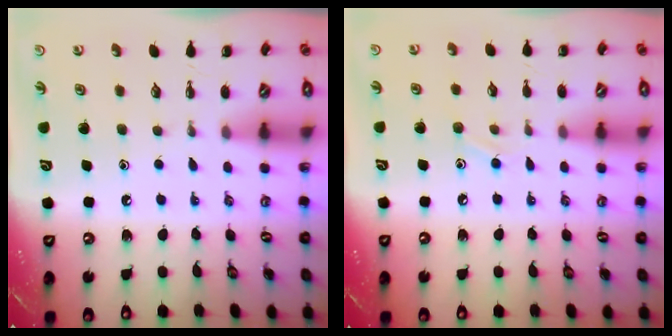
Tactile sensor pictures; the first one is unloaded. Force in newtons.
{"total": 6.5, "press": 6.2, "slide": 1.9}